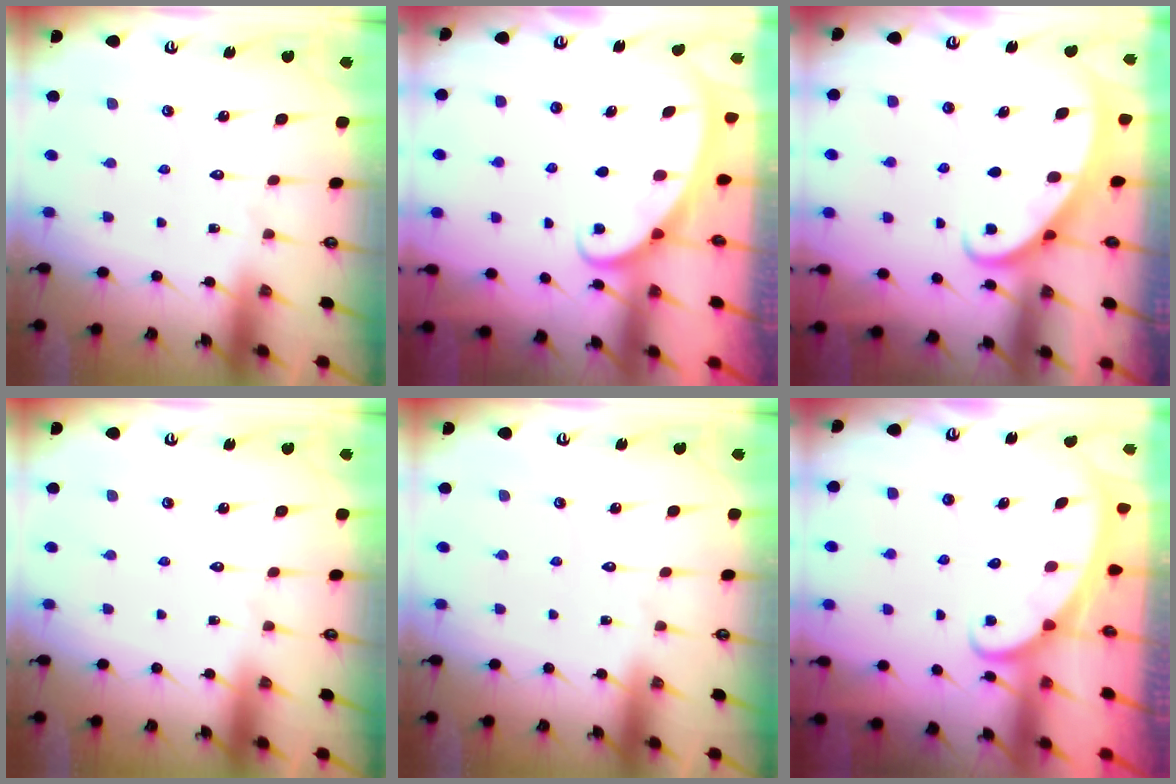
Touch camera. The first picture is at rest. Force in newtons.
{"total": 2.2, "press": 2.2, "slide": 0.3}
{"total": 2.2, "press": 2.2, "slide": 0.2}
{"total": 0.0}
{"total": 0.0}
{"total": 2.0, "press": 2.0, "slide": 0.1}